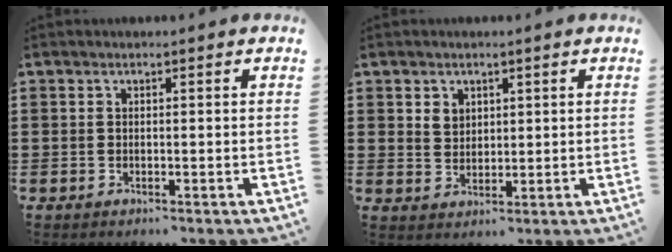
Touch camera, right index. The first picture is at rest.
{"total": 2.4, "force": [1.5, 1.8, 0.4], "torque": [-0.014, 0.007, 0.028]}